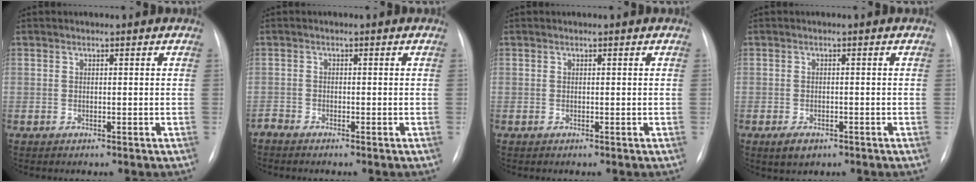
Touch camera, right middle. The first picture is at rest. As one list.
[{"total": 1.2, "force": [-1.2, 0.1, 0.0], "torque": [-0.002, -0.004, -0.021]}, {"total": 0.0}, {"total": 2.6, "force": [-1.6, 1.4, 1.6], "torque": [-0.035, -0.005, -0.016]}]